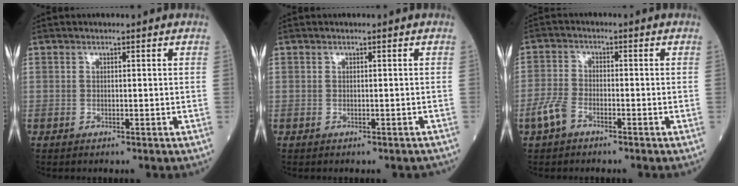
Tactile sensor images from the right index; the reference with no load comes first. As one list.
[{"total": 1.0, "force": [-0.9, 0.5, 0.3], "torque": [-0.001, 0.001, -0.012]}, {"total": 4.1, "force": [-2.6, 1.9, 2.6], "torque": [-0.067, 0.001, -0.055]}]